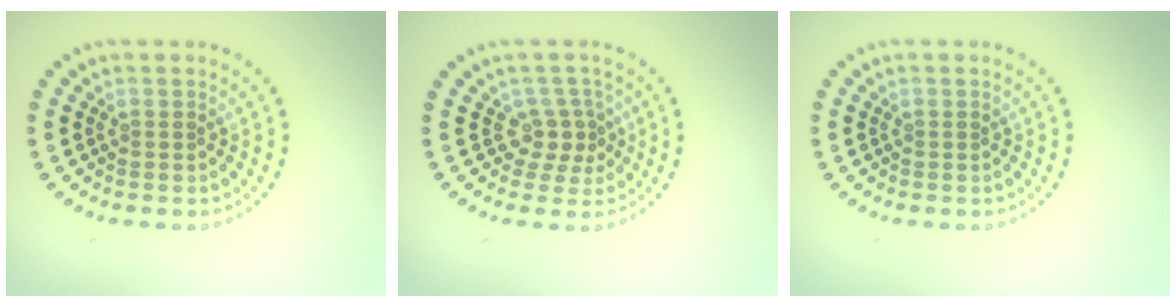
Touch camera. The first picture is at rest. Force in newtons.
{"total": 2.4, "press": 1.8, "slide": 1.7}
{"total": 0.0}